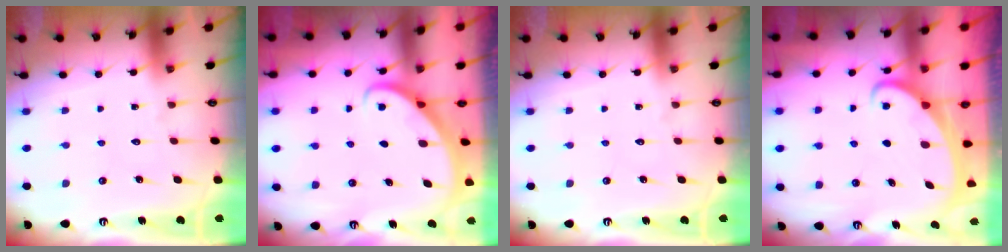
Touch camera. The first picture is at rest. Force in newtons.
{"total": 2.9, "press": 2.9, "slide": 0.2}
{"total": 0.0}
{"total": 2.0, "press": 2.0, "slide": 0.3}